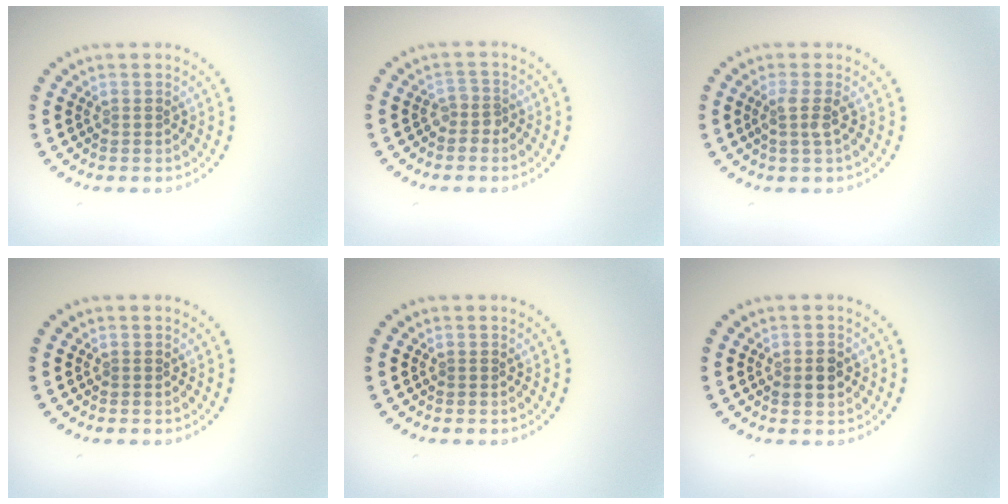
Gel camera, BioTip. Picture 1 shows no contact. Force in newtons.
{"total": 1.5, "press": 1.1, "slide": 0.9}
{"total": 1.7, "press": 1.3, "slide": 1.1}
{"total": 0.0}
{"total": 0.0}
{"total": 2.3, "press": 2.3, "slide": 0.1}